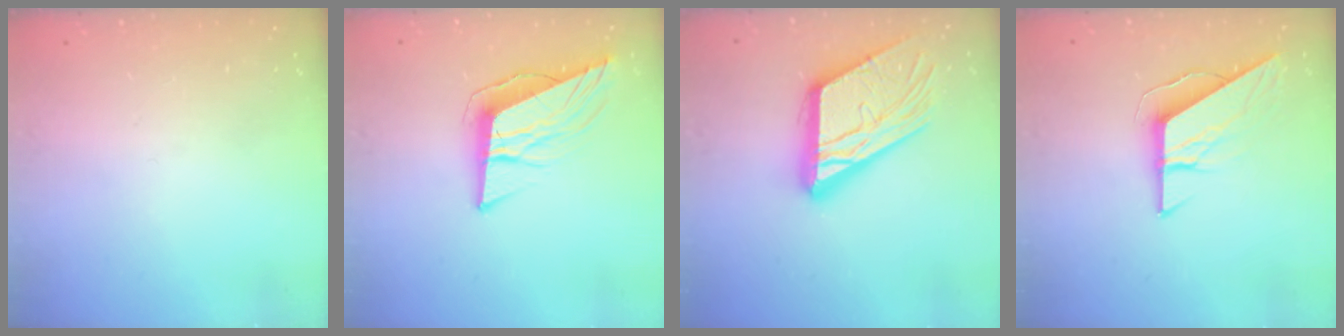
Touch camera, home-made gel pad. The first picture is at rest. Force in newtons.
{"total": 11.2, "press": 10.6, "slide": 3.7}
{"total": 20.3, "press": 20.2, "slide": 2.2}
{"total": 8.3, "press": 8.3, "slide": 0.7}